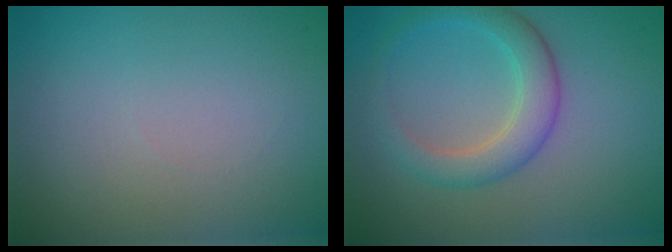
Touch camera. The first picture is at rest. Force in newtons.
{"total": 3.6, "press": 3.6, "slide": 0.1}